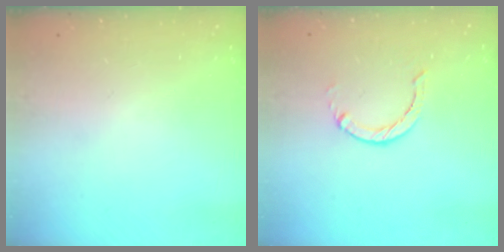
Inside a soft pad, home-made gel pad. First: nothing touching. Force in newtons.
{"total": 0.0}